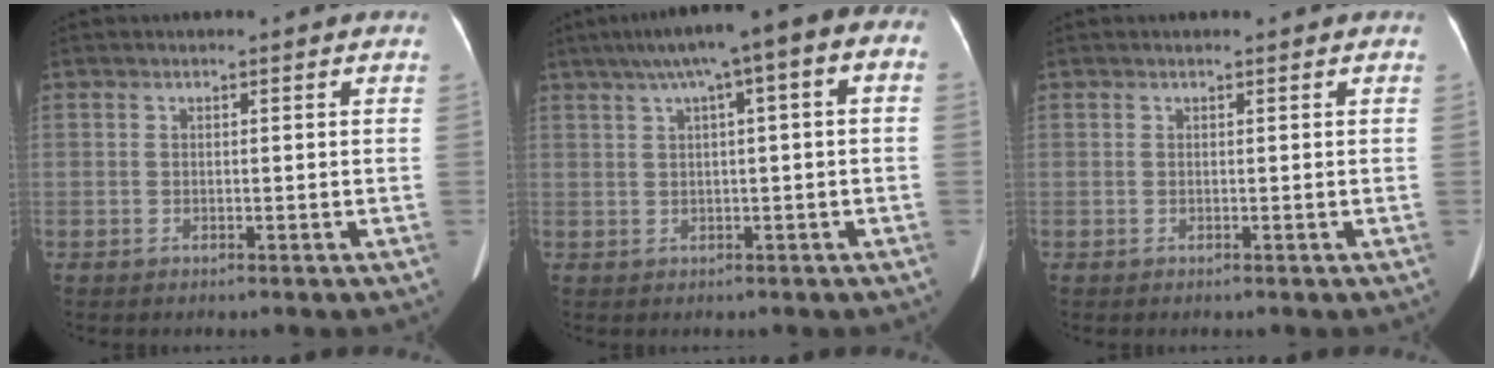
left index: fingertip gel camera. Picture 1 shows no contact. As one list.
[{"total": 11.7, "force": [4.3, 1.9, 10.8], "torque": [-0.155, 0.052, 0.052]}, {"total": 0.0}]